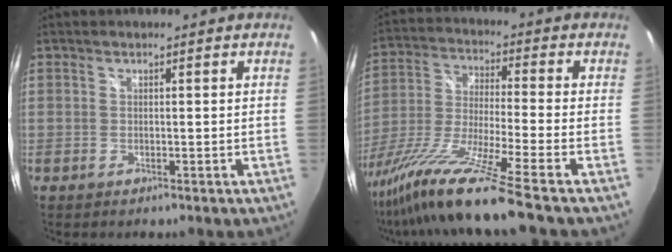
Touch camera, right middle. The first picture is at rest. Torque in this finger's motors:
{"motor_torque": [1.10, -1.03, 0.80, 0.21]}